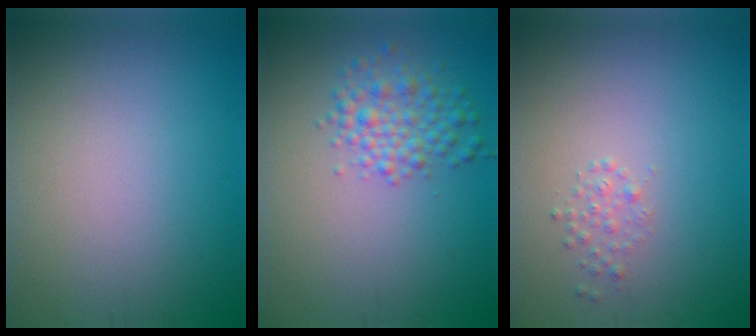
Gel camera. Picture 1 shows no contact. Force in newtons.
{"total": 3.2, "press": 3.2, "slide": 0.0}
{"total": 1.0, "press": 1.0, "slide": 0.1}